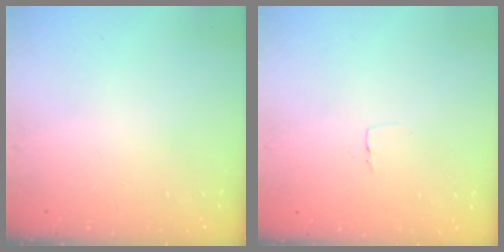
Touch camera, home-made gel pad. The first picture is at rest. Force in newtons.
{"total": 2.6, "press": 2.6, "slide": 0.1}